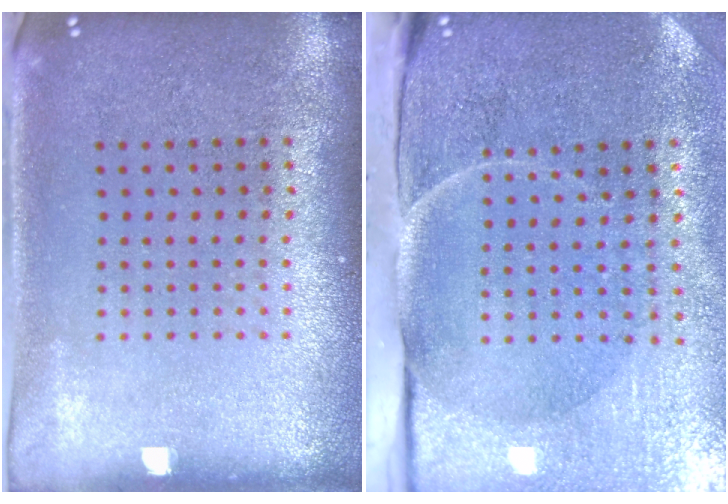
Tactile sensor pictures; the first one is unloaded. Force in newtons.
{"total": 5.0, "press": 3.9, "slide": 3.1}